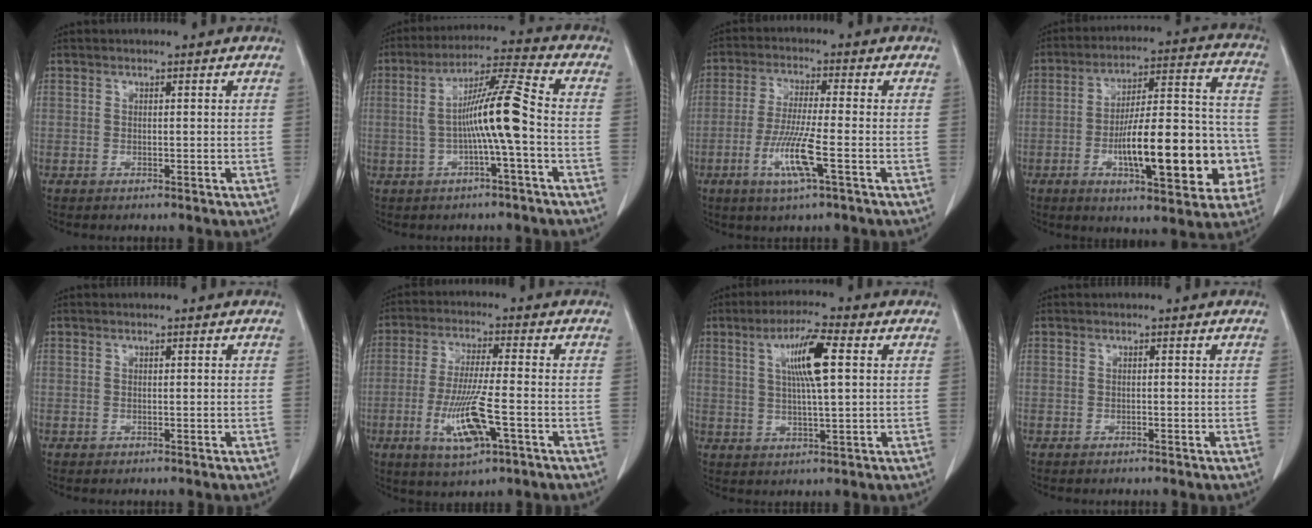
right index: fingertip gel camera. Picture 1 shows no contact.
{"total": 9.7, "force": [-1.2, -0.5, 9.6], "torque": [-0.172, 0.020, -0.022]}
{"total": 8.1, "force": [-3.0, -0.1, 7.5], "torque": [-0.150, -0.013, -0.056]}
{"total": 20.1, "force": [-5.4, 5.4, 18.7], "torque": [-0.247, 0.033, -0.066]}
{"total": 0.0}
{"total": 10.1, "force": [-3.5, 1.2, 9.4], "torque": [-0.186, -0.014, -0.058]}
{"total": 8.3, "force": [2.3, 0.6, 7.9], "torque": [-0.146, 0.007, 0.041]}
{"total": 0.0}